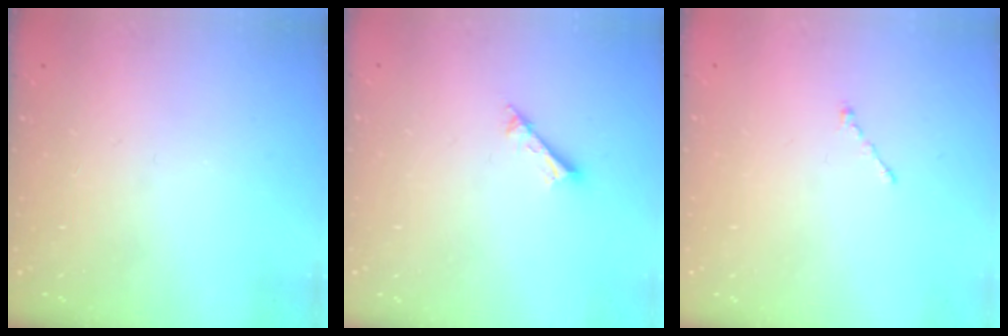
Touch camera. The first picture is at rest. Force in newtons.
{"total": 2.2, "press": 2.1, "slide": 0.4}
{"total": 0.7, "press": 0.7, "slide": 0.2}